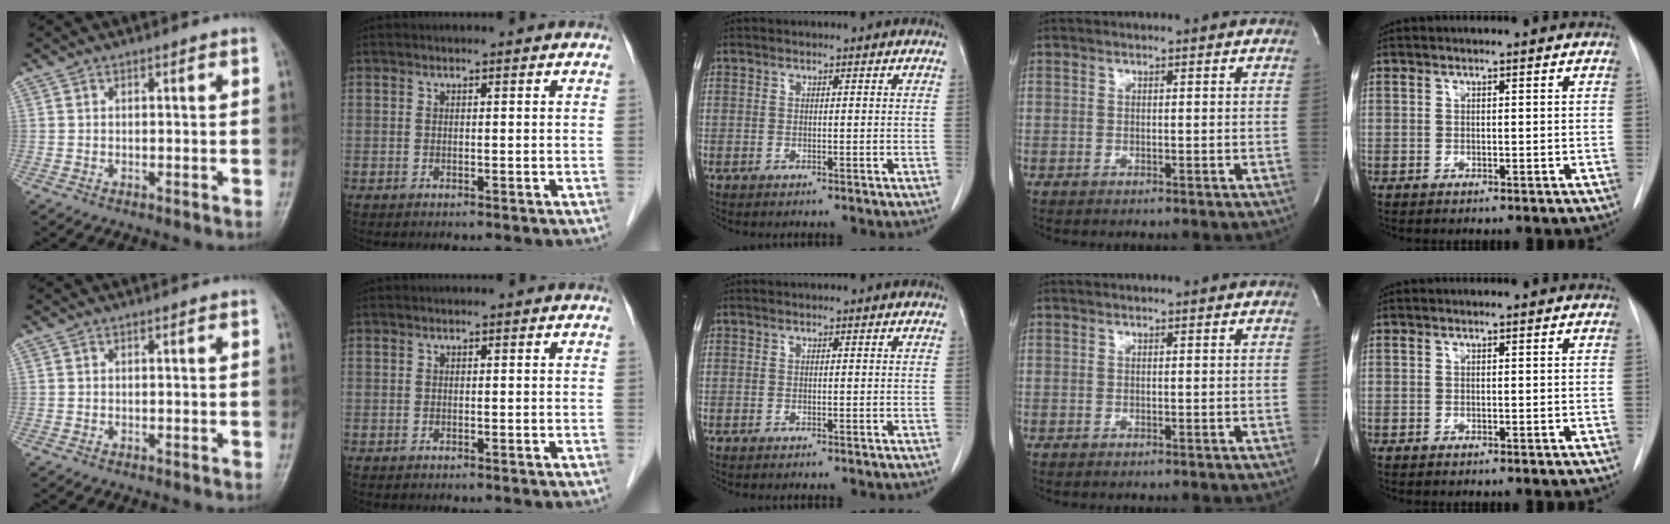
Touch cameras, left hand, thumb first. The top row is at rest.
{}